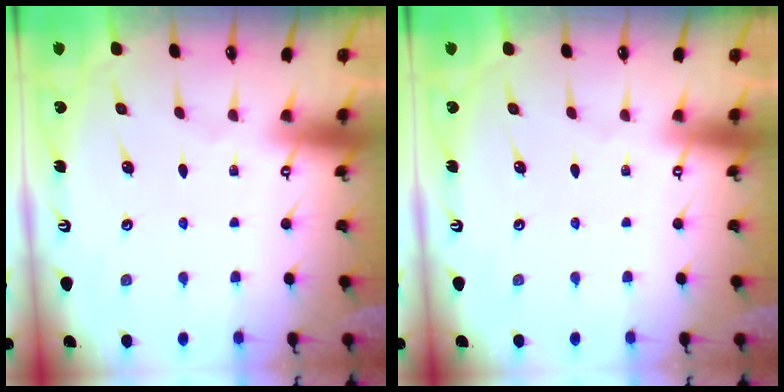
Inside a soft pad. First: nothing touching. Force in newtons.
{"total": 0.0}